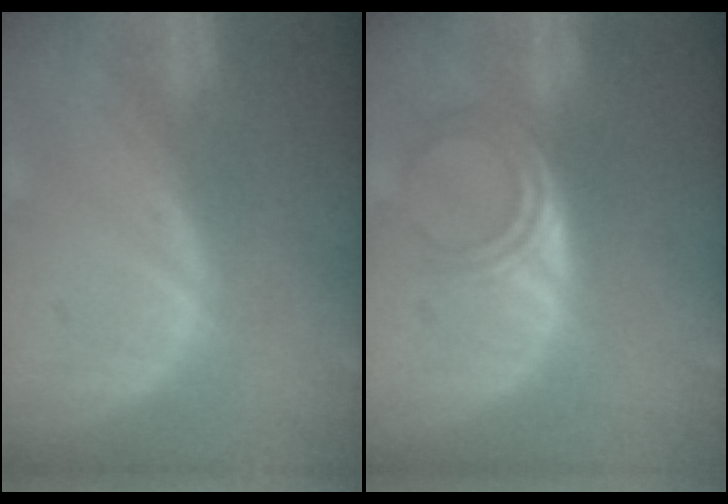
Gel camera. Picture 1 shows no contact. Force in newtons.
{"total": 4.9, "press": 4.0, "slide": 2.9}